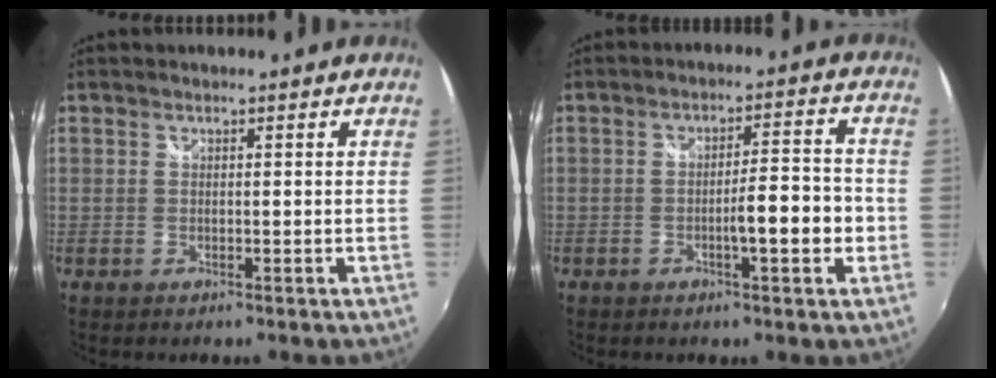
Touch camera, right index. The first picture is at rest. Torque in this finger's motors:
{"motor_torque": [1.06, 1.08, 0.14, 0.03]}